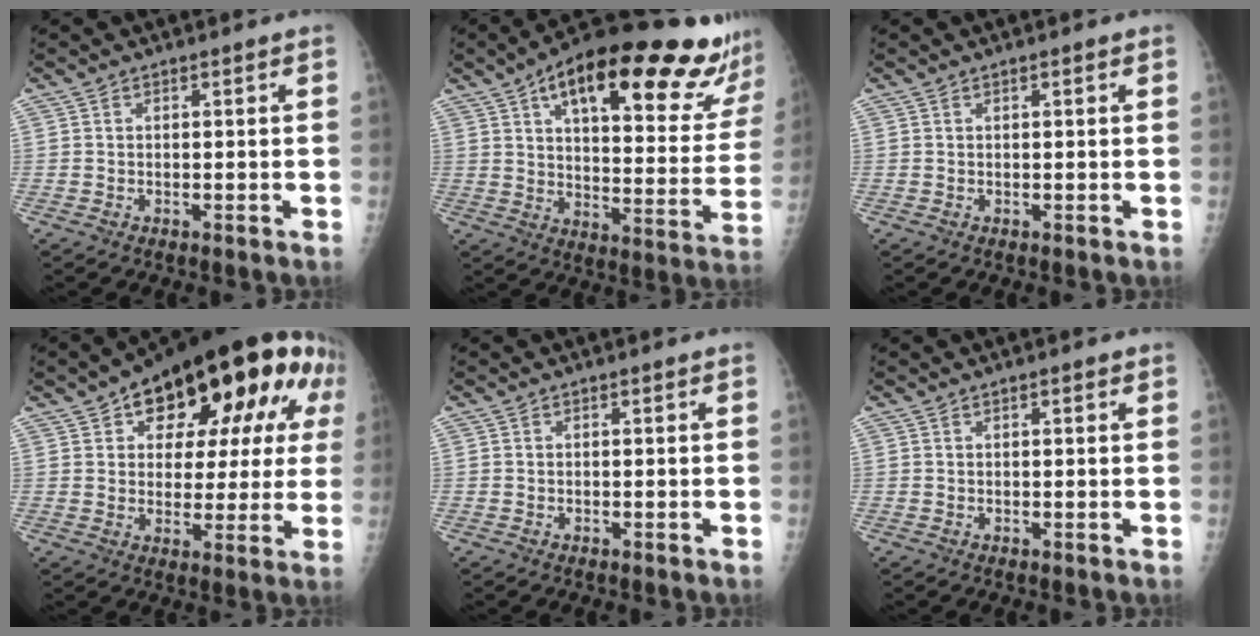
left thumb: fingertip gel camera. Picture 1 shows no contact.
{"total": 29.2, "force": [19.1, 8.8, 20.2], "torque": [-0.260, -0.046, 0.267]}
{"total": 0.6, "force": [0.3, 0.1, 0.5], "torque": [-0.007, 0.001, 0.004]}
{"total": 23.1, "force": [9.9, 11.9, 17.1], "torque": [-0.197, 0.011, 0.135]}
{"total": 0.0}
{"total": 1.0, "force": [0.5, 0.3, 0.8], "torque": [-0.011, 0.000, 0.007]}